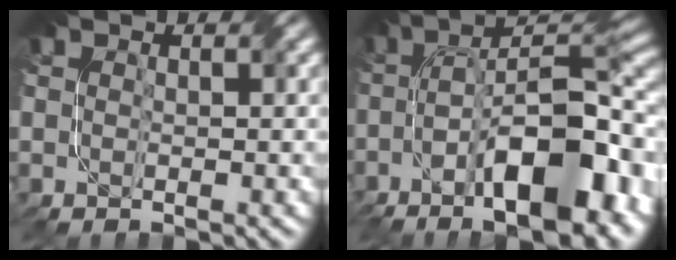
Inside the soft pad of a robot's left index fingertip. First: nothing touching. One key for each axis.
{"total": 15.8, "fx": -6.1, "fy": 5.9, "fz": 13.3, "tx": -0.186, "ty": 0.007, "tz": -0.101}